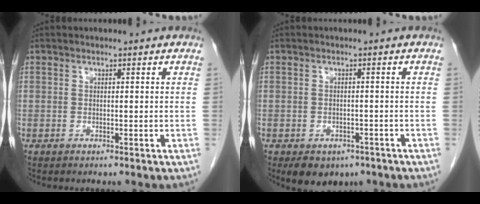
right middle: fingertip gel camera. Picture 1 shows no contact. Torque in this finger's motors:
{"motor_torque": [0.52, -0.34, 0.05, 0.02]}